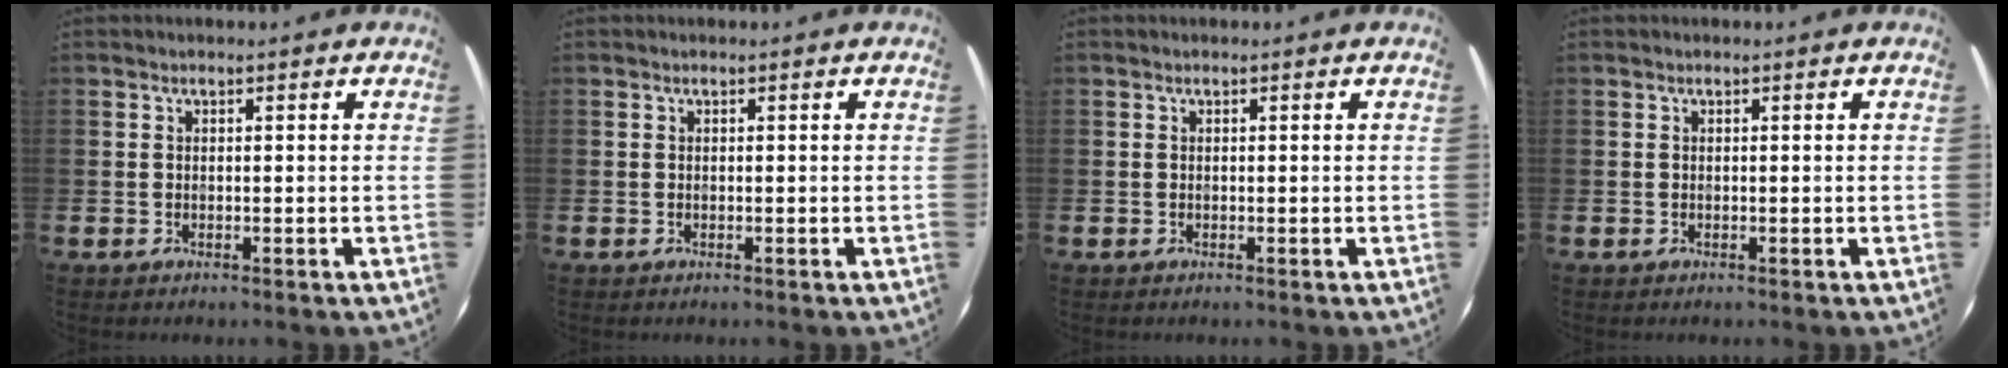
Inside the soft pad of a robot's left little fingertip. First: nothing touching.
{"total": 0.0}
{"total": 0.0}
{"total": 0.0}